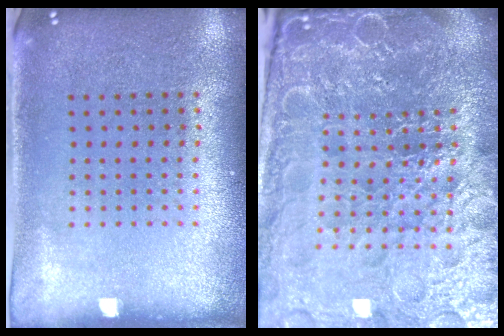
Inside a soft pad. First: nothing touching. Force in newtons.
{"total": 6.6, "press": 5.9, "slide": 3.0}